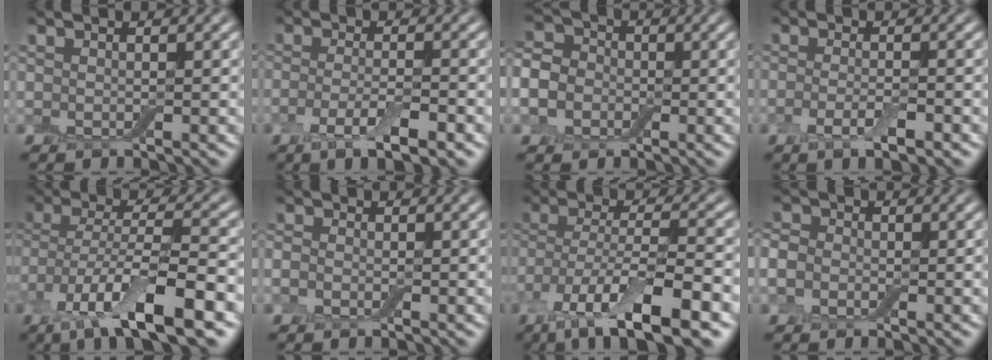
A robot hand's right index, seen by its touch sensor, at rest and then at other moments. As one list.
[{"total": 4.3, "force": [-2.1, 1.1, 3.6], "torque": [-0.070, -0.005, -0.039]}, {"total": 6.5, "force": [-1.7, 5.6, 2.9], "torque": [-0.060, -0.001, -0.060]}, {"total": 2.9, "force": [-1.4, 0.8, 2.5], "torque": [-0.049, -0.005, -0.027]}, {"total": 10.1, "force": [-4.8, 3.1, 8.3], "torque": [-0.155, -0.006, -0.090]}, {"total": 1.1, "force": [-0.4, 0.9, 0.6], "torque": [-0.011, 0.000, -0.013]}, {"total": 10.7, "force": [-5.9, 3.3, 8.3], "torque": [-0.154, -0.018, -0.106]}, {"total": 3.0, "force": [-0.5, 2.6, 1.4], "torque": [-0.012, 0.010, -0.026]}]